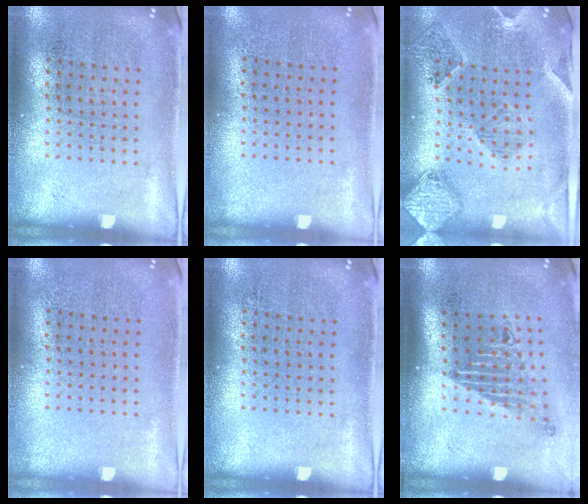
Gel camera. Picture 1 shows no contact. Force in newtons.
{"total": 0.0}
{"total": 1.6, "press": 1.6, "slide": 0.3}
{"total": 0.0}
{"total": 0.0}
{"total": 1.7, "press": 1.2, "slide": 1.2}